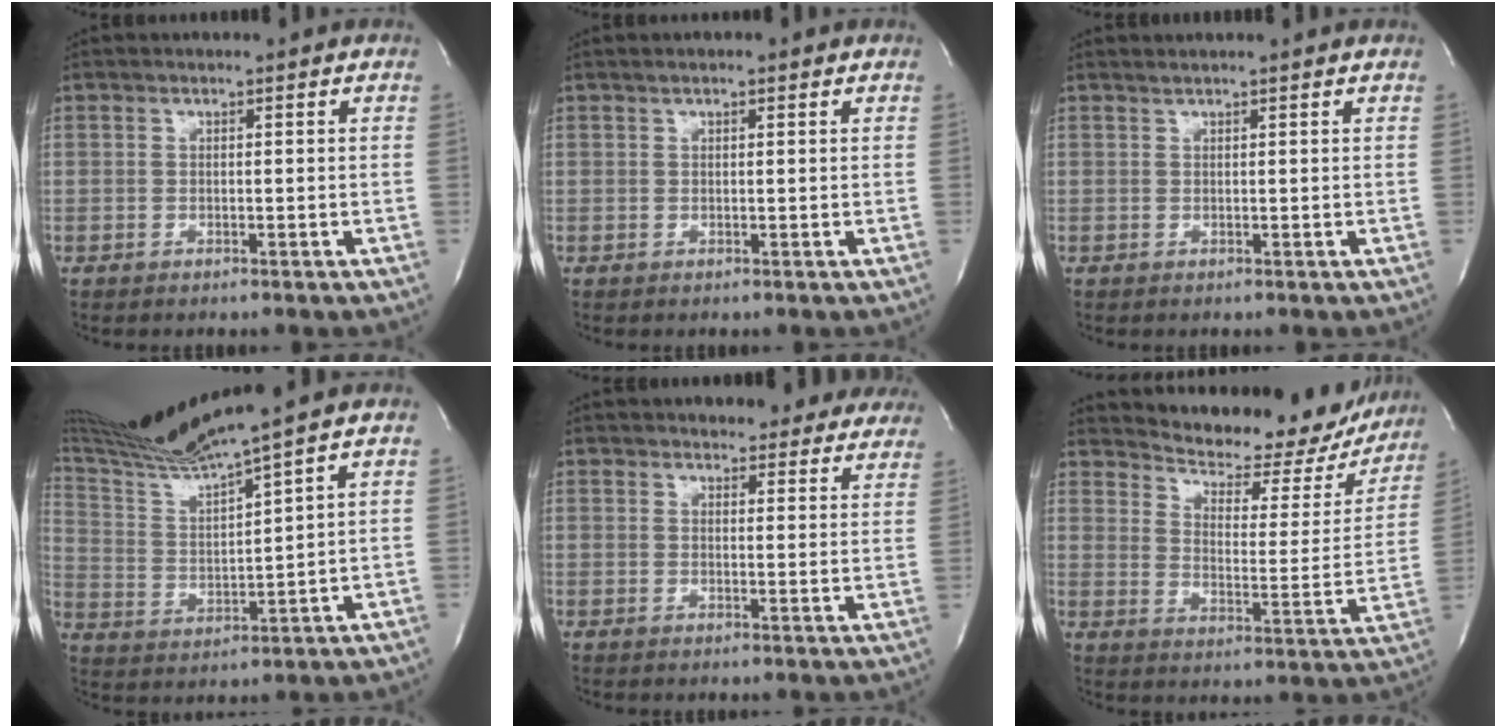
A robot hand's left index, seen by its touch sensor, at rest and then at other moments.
{"total": 1.2, "force": [0.6, 0.4, 1.0], "torque": [-0.021, 0.005, 0.005]}
{"total": 1.3, "force": [1.2, -0.4, 0.4], "torque": [-0.012, 0.008, 0.020]}
{"total": 11.2, "force": [9.7, -3.1, 4.8], "torque": [-0.099, -0.014, 0.190]}
{"total": 12.0, "force": [10.9, 3.8, 3.2], "torque": [-0.003, -0.008, 0.108]}
{"total": 20.0, "force": [18.1, 6.2, 5.8], "torque": [-0.076, -0.038, 0.223]}